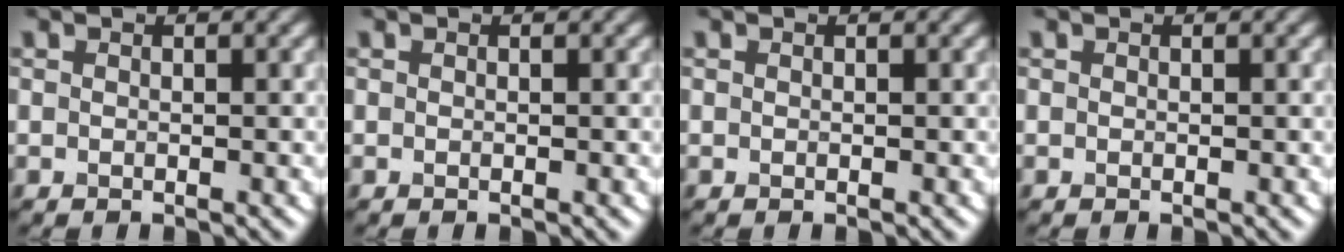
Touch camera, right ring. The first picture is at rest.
{"total": 0.0}
{"total": 0.0}
{"total": 0.0}